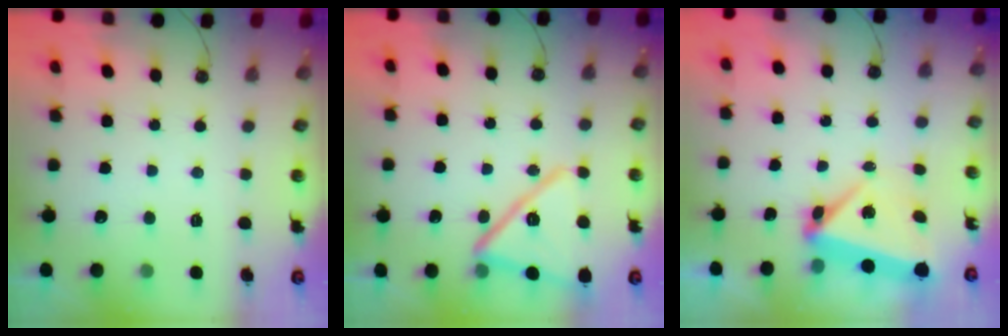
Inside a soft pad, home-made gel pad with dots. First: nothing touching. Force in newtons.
{"total": 16.2, "press": 16.2, "slide": 1.1}
{"total": 5.9, "press": 5.7, "slide": 1.4}